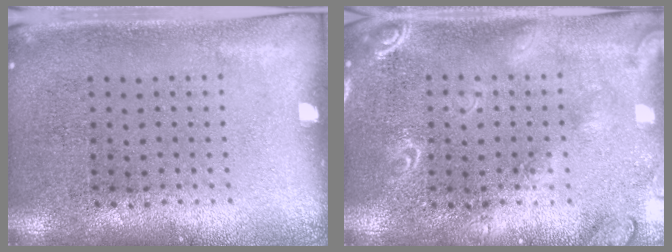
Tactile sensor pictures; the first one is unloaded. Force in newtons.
{"total": 1.8, "press": 1.8, "slide": 0.2}